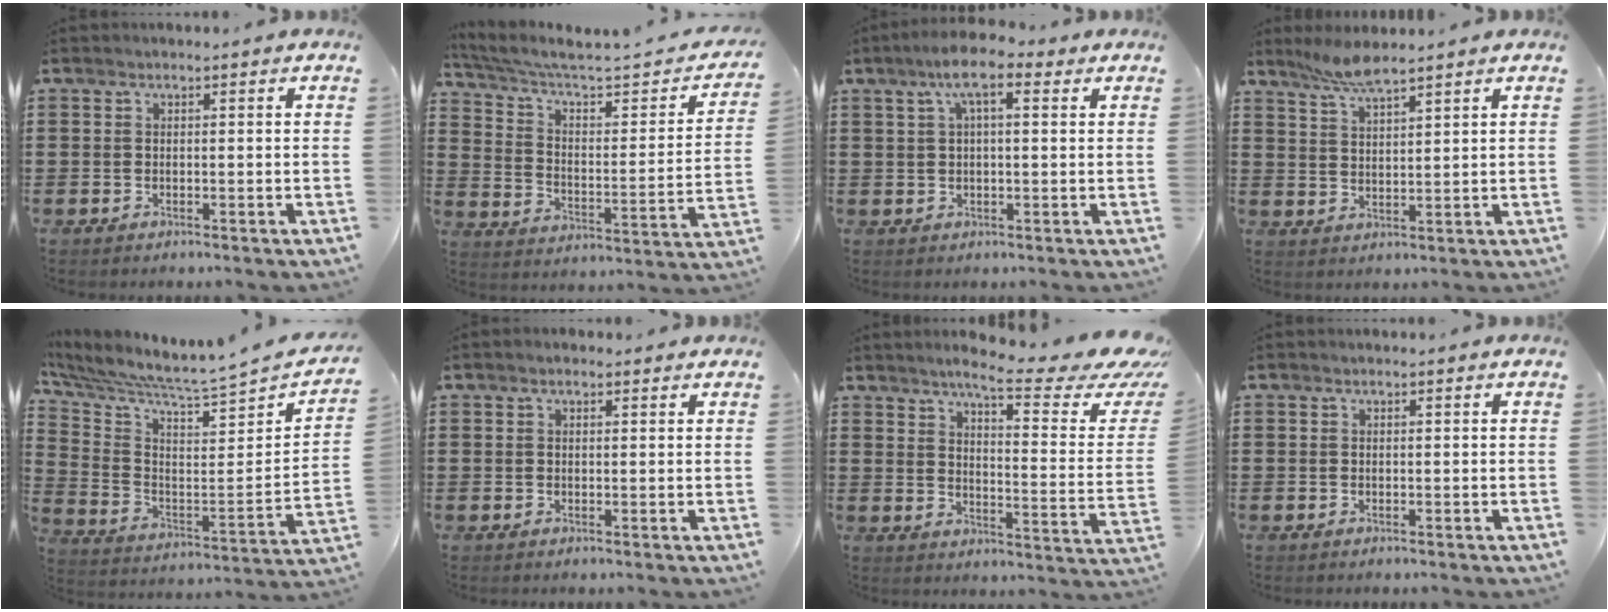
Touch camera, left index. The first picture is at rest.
{"total": 4.4, "force": [3.1, 1.2, 2.8], "torque": [-0.074, -0.030, 0.044]}
{"total": 6.6, "force": [3.3, 1.6, 5.5], "torque": [-0.114, 0.014, 0.055]}
{"total": 4.1, "force": [3.6, 0.2, 1.9], "torque": [-0.048, -0.006, 0.067]}
{"total": 5.3, "force": [4.9, -0.8, 1.9], "torque": [-0.066, -0.070, 0.073]}
{"total": 0.8, "force": [0.6, 0.4, 0.3], "torque": [-0.007, 0.005, 0.011]}
{"total": 8.8, "force": [6.5, 1.0, 5.8], "torque": [-0.096, -0.053, 0.098]}
{"total": 0.0}